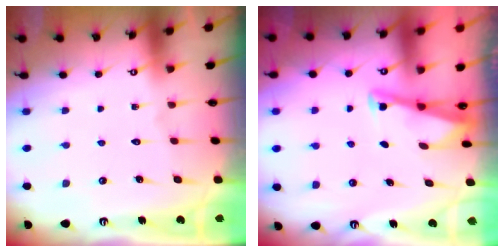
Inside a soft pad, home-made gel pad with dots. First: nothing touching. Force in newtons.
{"total": 2.9, "press": 2.8, "slide": 0.3}